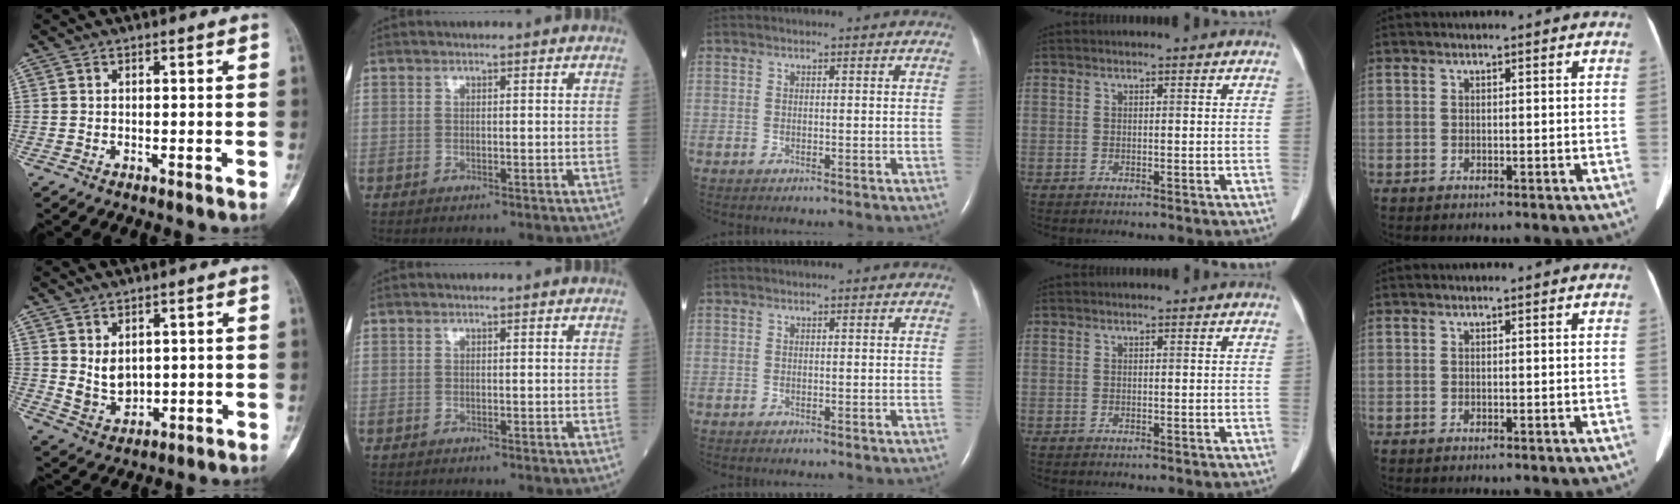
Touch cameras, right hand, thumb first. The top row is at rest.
{"thumb": {"total": 5.2, "force": [1.3, 3.6, 3.4], "torque": [-0.046, -0.021, 0.040]}}